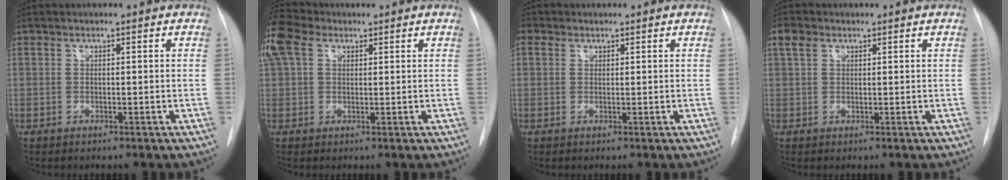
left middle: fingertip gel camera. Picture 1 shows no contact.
{"total": 7.6, "force": [4.1, 4.7, 4.4], "torque": [-0.124, 0.042, 0.084]}
{"total": 1.8, "force": [0.9, 1.5, 0.4], "torque": [-0.002, 0.009, 0.011]}
{"total": 2.3, "force": [1.3, 1.5, 1.1], "torque": [-0.028, 0.014, 0.025]}